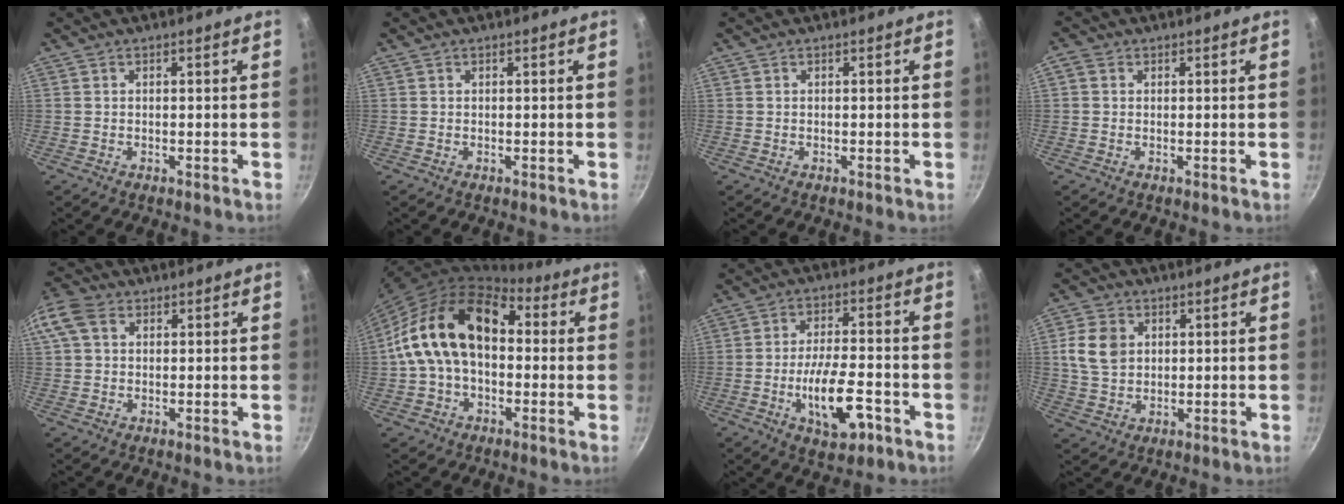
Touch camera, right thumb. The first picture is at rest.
{"total": 0.0}
{"total": 0.0}
{"total": 1.6, "force": [0.3, 1.4, 0.7], "torque": [-0.014, 0.005, 0.002]}
{"total": 8.9, "force": [2.9, 6.5, 5.3], "torque": [-0.110, 0.018, 0.043]}
{"total": 17.6, "force": [1.1, 11.8, 12.9], "torque": [-0.199, 0.045, 0.006]}
{"total": 11.9, "force": [-4.5, 4.8, 10.0], "torque": [-0.160, 0.023, -0.070]}
{"total": 8.0, "force": [1.8, 6.2, 4.7], "torque": [-0.074, -0.002, 0.033]}